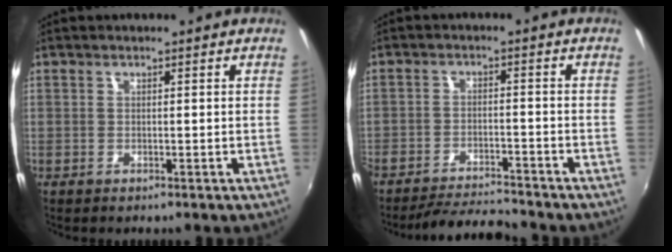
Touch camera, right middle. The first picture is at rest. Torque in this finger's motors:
{"motor_torque": [0.24, -0.23, 0.45, 0.09]}